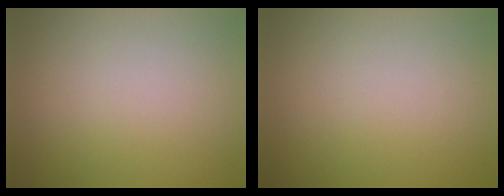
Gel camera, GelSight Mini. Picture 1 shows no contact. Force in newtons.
{"total": 0.0}